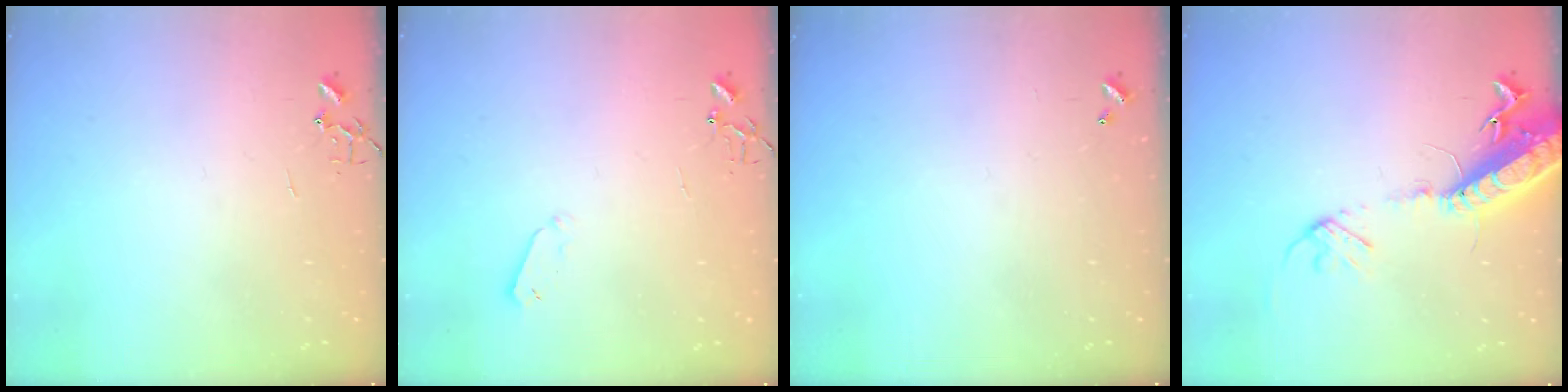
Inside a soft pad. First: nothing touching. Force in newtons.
{"total": 3.3, "press": 3.2, "slide": 0.7}
{"total": 0.0}
{"total": 17.4, "press": 16.9, "slide": 4.1}